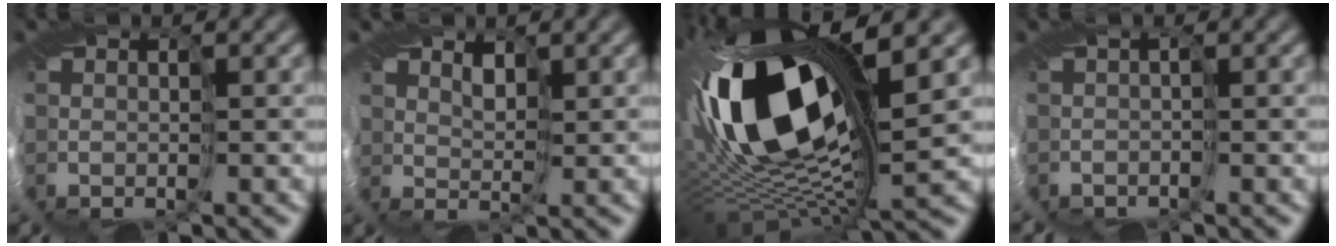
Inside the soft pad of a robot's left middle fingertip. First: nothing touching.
{"total": 1.6, "force": [1.0, 1.1, 0.5], "torque": [-0.010, -0.002, 0.017]}
{"total": 17.5, "force": [2.1, 8.1, 15.4], "torque": [-0.301, -0.008, 0.041]}
{"total": 0.7, "force": [0.2, 0.6, 0.2], "torque": [0.000, 0.007, 0.009]}